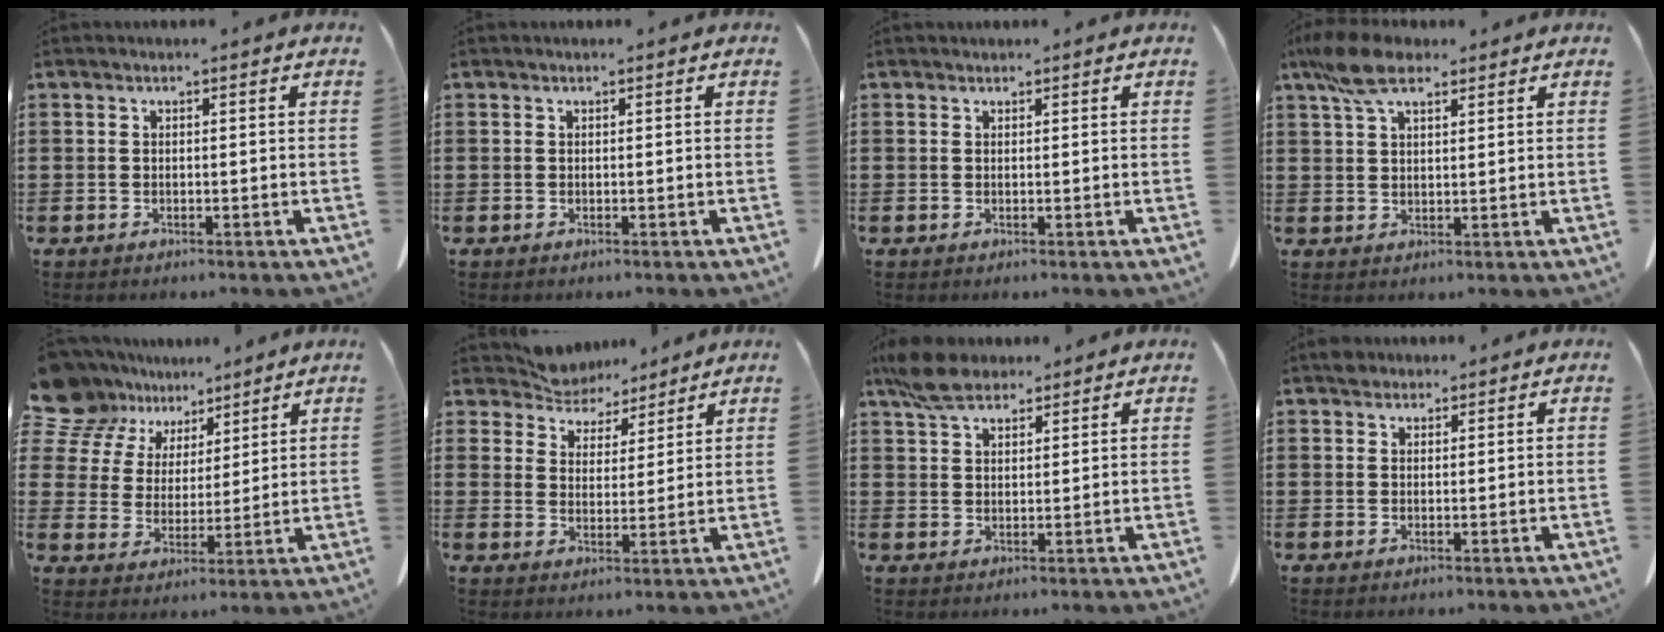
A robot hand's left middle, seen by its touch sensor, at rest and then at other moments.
{"total": 0.0}
{"total": 0.7, "force": [0.5, 0.4, 0.0], "torque": [-0.002, 0.000, 0.010]}
{"total": 6.9, "force": [4.6, 2.7, 4.5], "torque": [-0.100, 0.001, 0.086]}
{"total": 9.4, "force": [7.5, 5.6, 1.1], "torque": [-0.070, -0.037, 0.146]}
{"total": 5.8, "force": [5.4, 2.2, 0.1], "torque": [-0.035, -0.030, 0.097]}
{"total": 6.1, "force": [4.8, 2.6, 2.8], "torque": [-0.069, 0.001, 0.092]}
{"total": 2.1, "force": [1.7, 1.1, 0.4], "torque": [-0.004, -0.001, 0.033]}